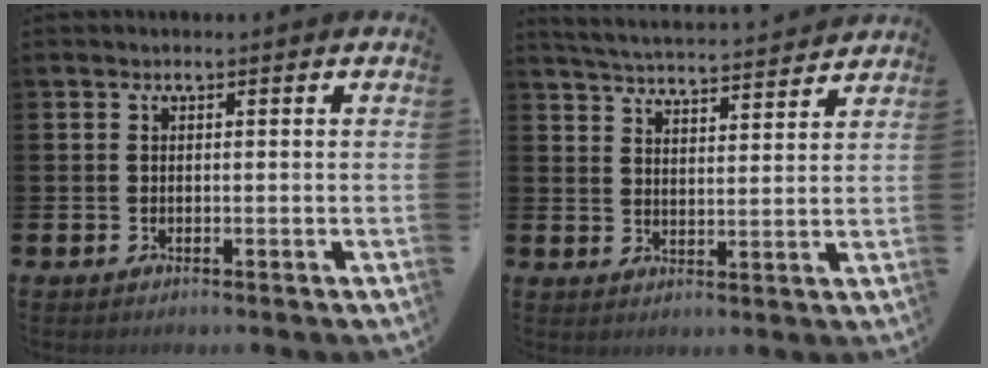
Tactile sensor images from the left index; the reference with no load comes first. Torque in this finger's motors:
{"motor_torque": [0.81, -1.26, 0.05, 0.04]}